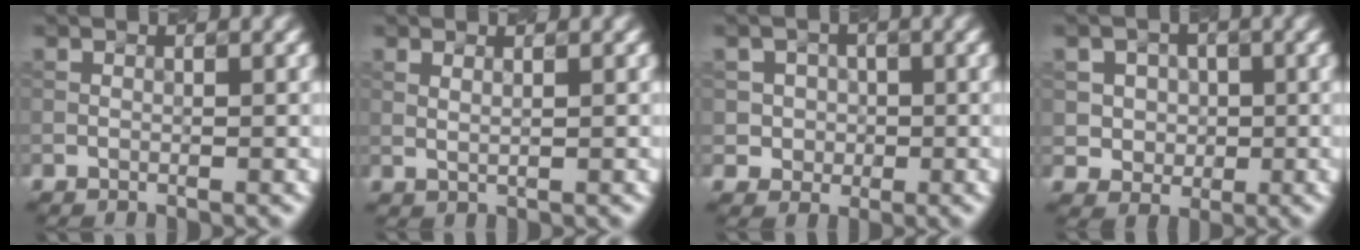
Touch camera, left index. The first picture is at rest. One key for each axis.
{"total": 0.8, "fx": 0.5, "fy": 0.1, "fz": 0.6, "tx": -0.012, "ty": 0.000, "tz": 0.008}
{"total": 2.6, "fx": 0.2, "fy": 2.5, "fz": 0.4, "tx": 0.011, "ty": 0.005, "tz": 0.001}
{"total": 3.8, "fx": 0.9, "fy": 3.4, "fz": 1.3, "tx": -0.012, "ty": 0.007, "tz": 0.012}